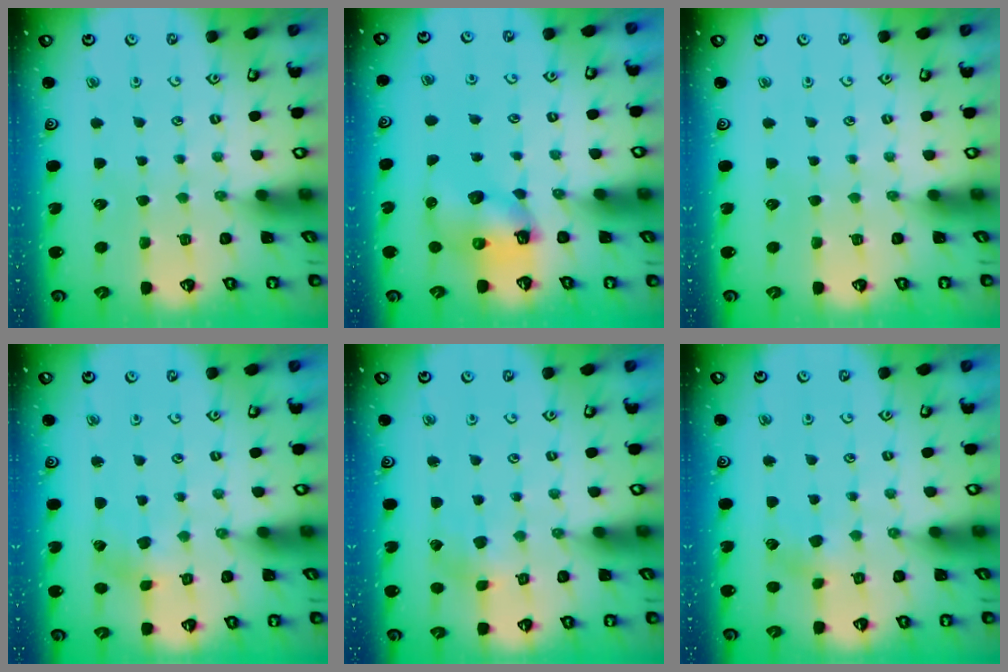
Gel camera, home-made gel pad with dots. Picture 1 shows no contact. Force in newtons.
{"total": 6.8, "press": 6.8, "slide": 0.2}
{"total": 0.0}
{"total": 2.2, "press": 2.2, "slide": 0.3}
{"total": 2.3, "press": 2.3, "slide": 0.3}
{"total": 1.8, "press": 1.8, "slide": 0.3}